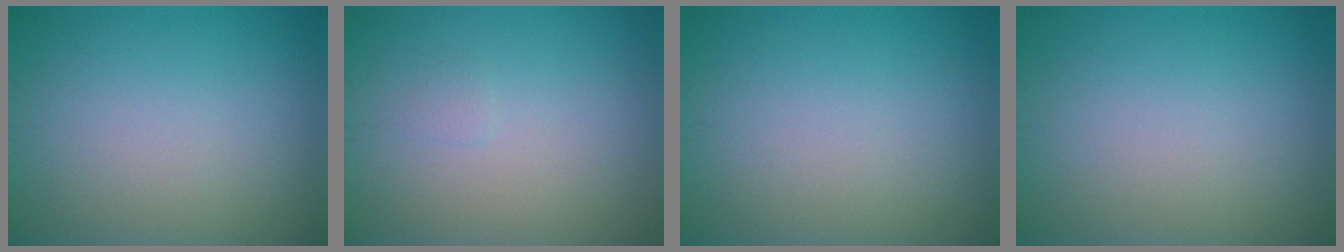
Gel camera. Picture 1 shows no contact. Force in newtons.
{"total": 0.5, "press": 0.5, "slide": 0.0}
{"total": 0.0}
{"total": 0.0}